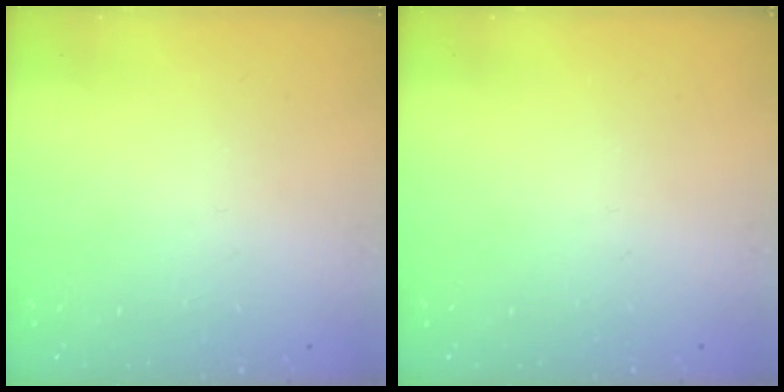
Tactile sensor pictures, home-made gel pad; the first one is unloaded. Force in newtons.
{"total": 0.0}